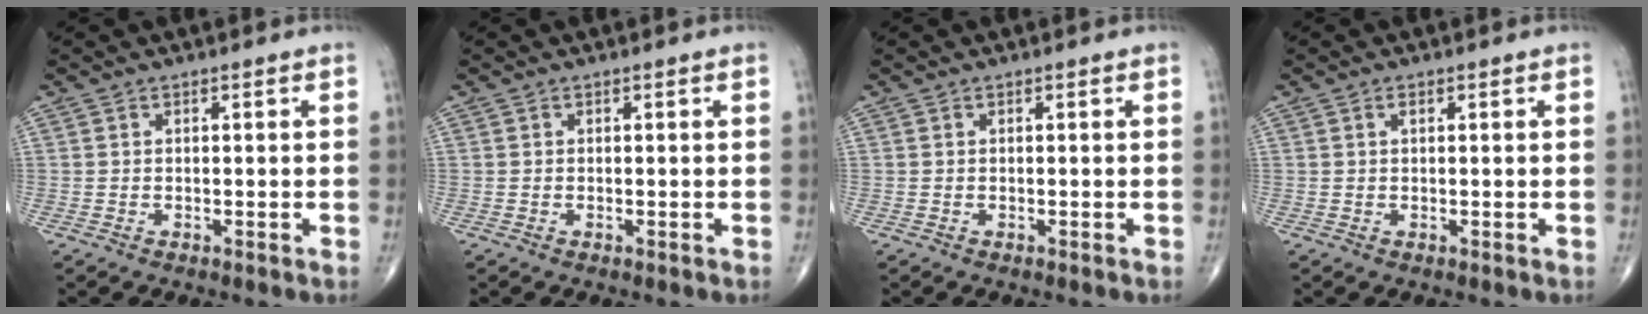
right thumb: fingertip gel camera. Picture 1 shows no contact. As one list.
[{"total": 0.0}, {"total": 0.0}, {"total": 1.0, "force": [0.5, 0.4, 0.8], "torque": [-0.014, 0.002, 0.007]}]